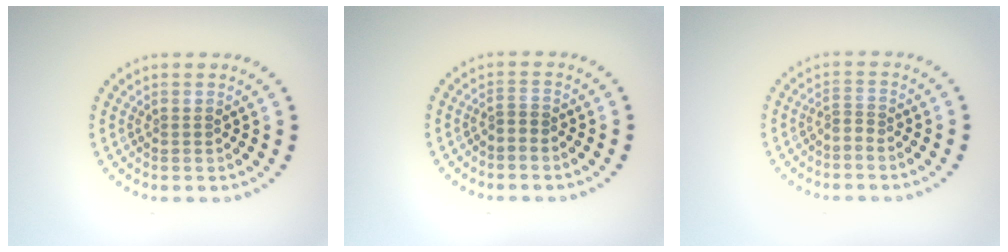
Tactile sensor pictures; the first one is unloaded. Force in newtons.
{"total": 0.9, "press": 0.7, "slide": 0.7}
{"total": 1.0, "press": 0.4, "slide": 1.0}